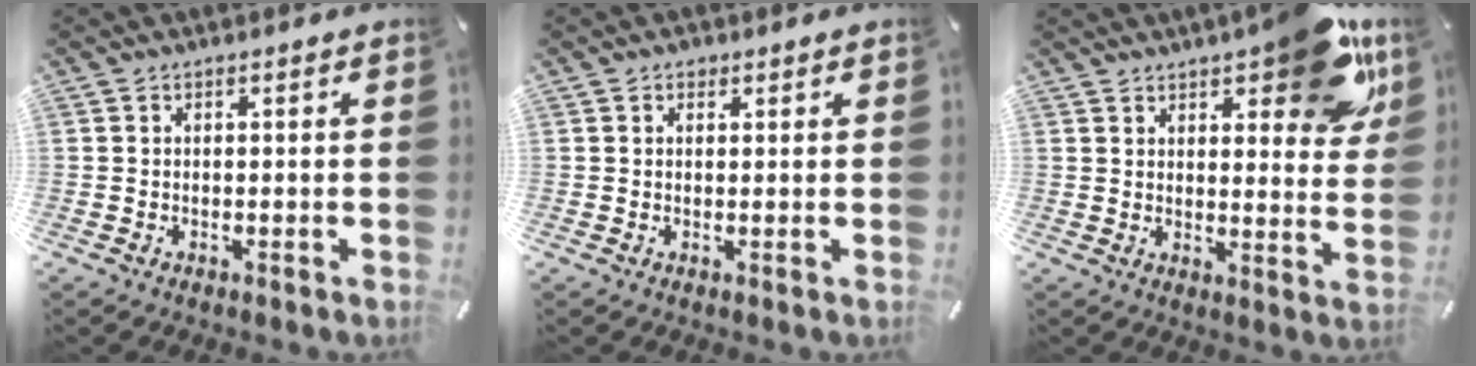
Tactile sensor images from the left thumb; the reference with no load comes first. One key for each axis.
{"total": 1.1, "fx": 0.7, "fy": 0.8, "fz": 0.3, "tx": 0.003, "ty": -0.002, "tz": 0.011}
{"total": 15.1, "fx": 9.6, "fy": 6.2, "fz": 9.8, "tx": -0.112, "ty": -0.062, "tz": 0.160}